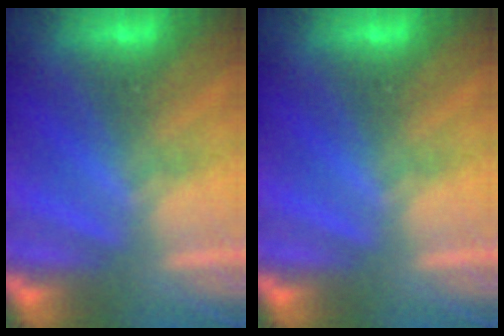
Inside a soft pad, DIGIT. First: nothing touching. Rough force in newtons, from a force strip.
{"total": 0.0}